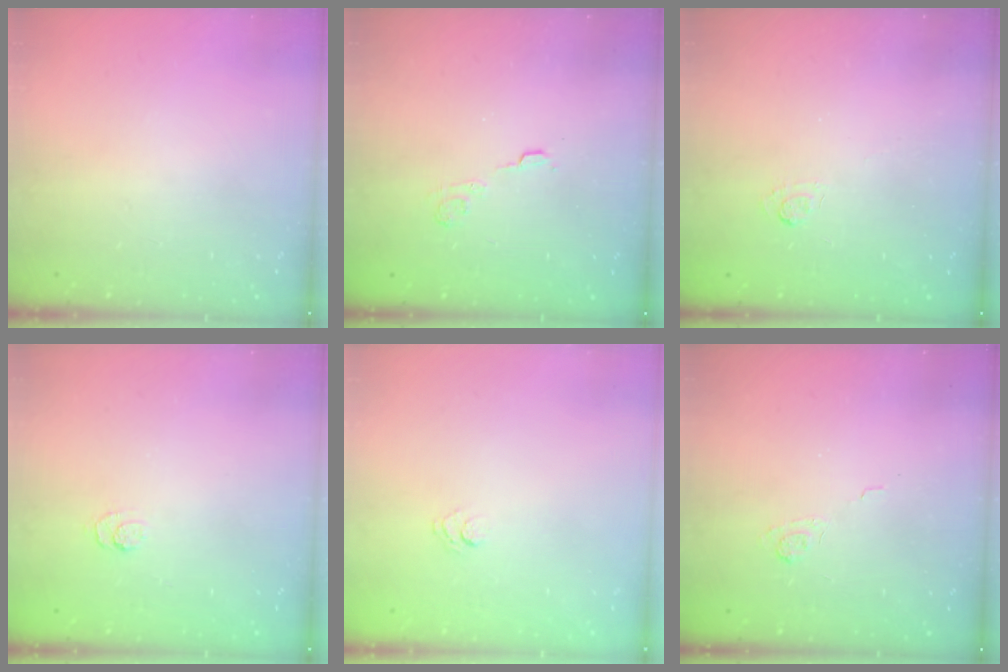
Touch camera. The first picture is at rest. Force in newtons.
{"total": 2.9, "press": 2.5, "slide": 1.6}
{"total": 2.1, "press": 1.5, "slide": 1.4}
{"total": 2.4, "press": 2.0, "slide": 1.4}
{"total": 2.6, "press": 2.3, "slide": 1.1}
{"total": 2.5, "press": 2.1, "slide": 1.4}